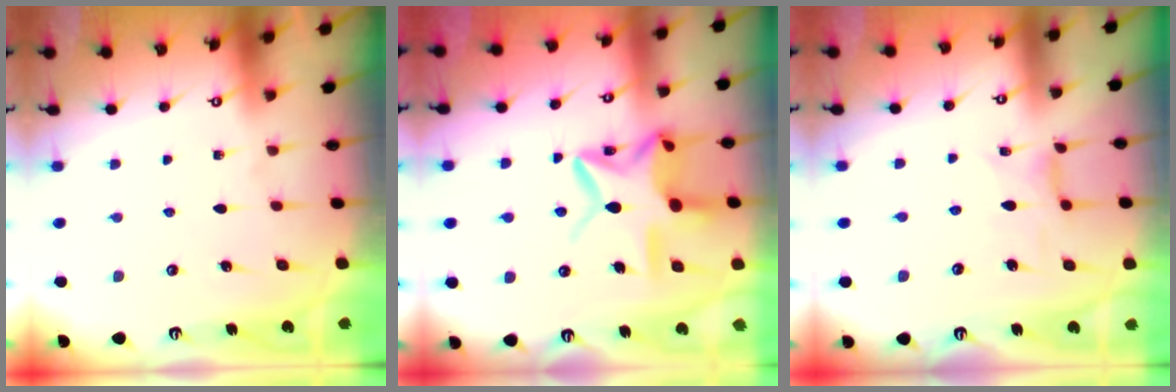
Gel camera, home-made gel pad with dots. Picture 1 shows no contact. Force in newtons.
{"total": 14.7, "press": 14.7, "slide": 1.2}
{"total": 1.2, "press": 1.1, "slide": 0.4}